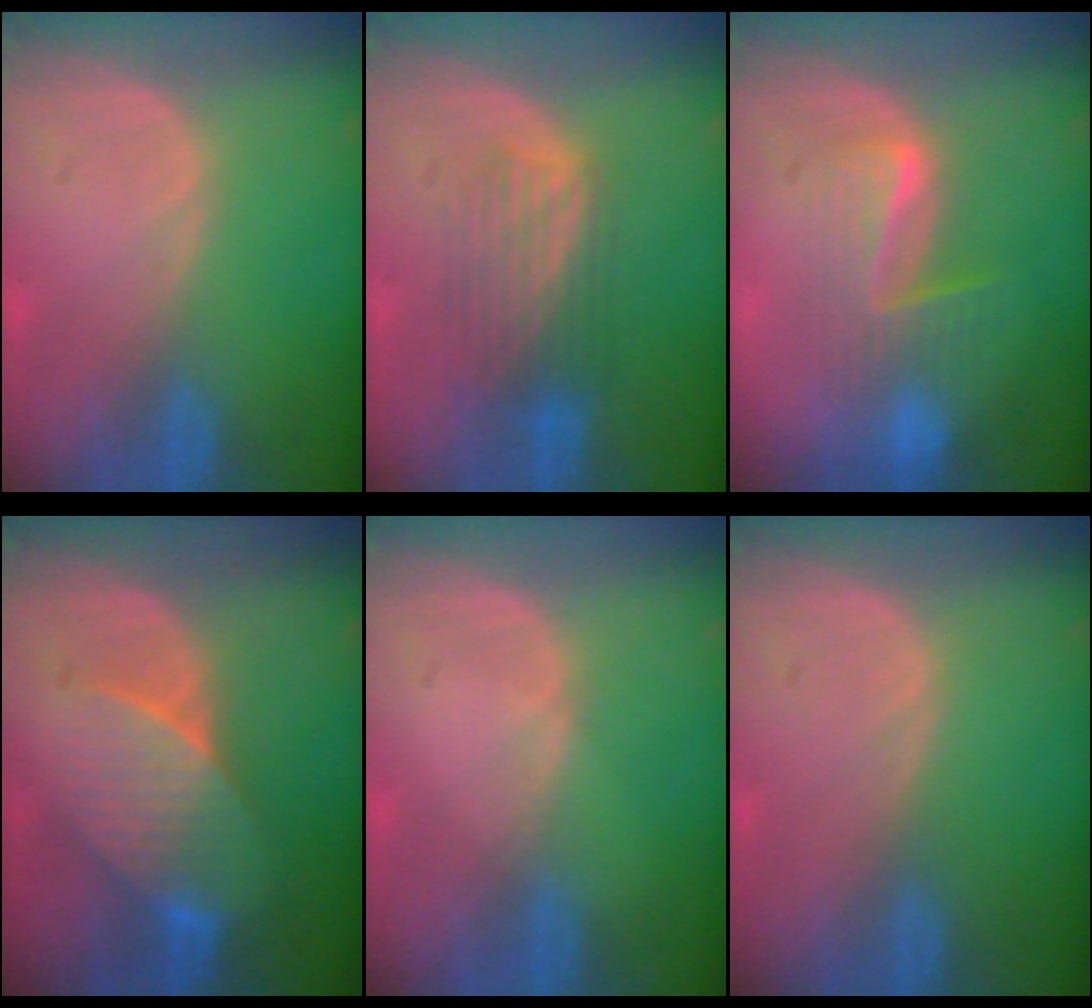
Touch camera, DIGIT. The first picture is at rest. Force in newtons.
{"total": 5.2, "press": 5.1, "slide": 0.3}
{"total": 6.5, "press": 6.3, "slide": 1.2}
{"total": 7.2, "press": 7.1, "slide": 1.1}
{"total": 0.6, "press": 0.5, "slide": 0.2}
{"total": 0.0}